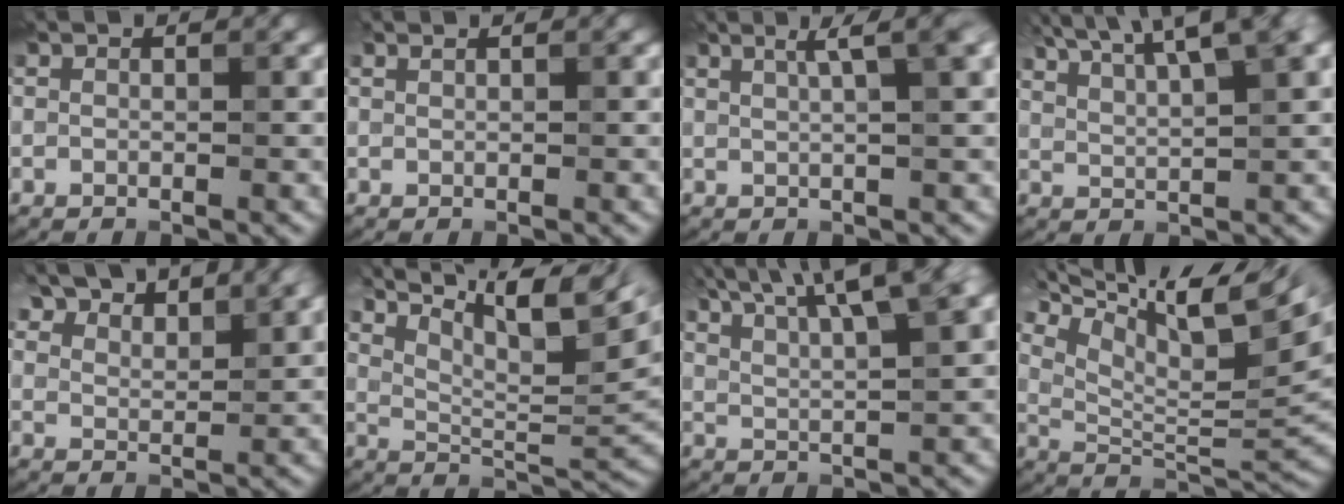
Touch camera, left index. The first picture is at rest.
{"total": 0.8, "force": [0.7, 0.2, 0.4], "torque": [-0.008, 0.001, 0.009]}
{"total": 4.9, "force": [2.5, 1.3, 4.1], "torque": [-0.040, 0.020, 0.021]}
{"total": 10.6, "force": [7.1, 3.0, 7.2], "torque": [-0.111, 0.039, 0.084]}
{"total": 8.0, "force": [6.5, 3.0, 3.5], "torque": [-0.065, 0.010, 0.103]}
{"total": 13.5, "force": [8.3, 3.9, 9.9], "torque": [-0.144, 0.021, 0.123]}
{"total": 12.0, "force": [7.7, 3.5, 8.5], "torque": [-0.122, 0.045, 0.083]}
{"total": 14.6, "force": [8.2, 4.5, 11.3], "torque": [-0.203, 0.033, 0.147]}